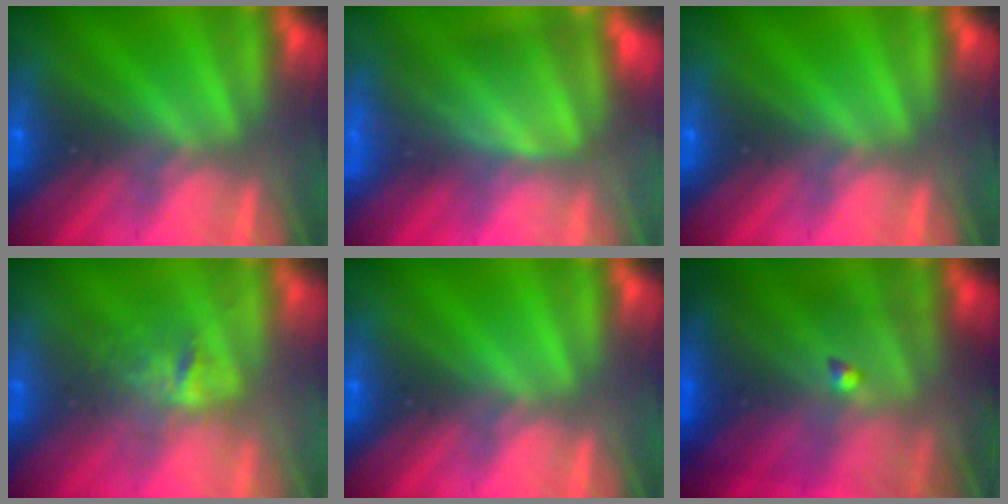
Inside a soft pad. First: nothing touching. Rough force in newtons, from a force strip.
{"total": 4.6}
{"total": 0.0}
{"total": 2.7}
{"total": 0.0}
{"total": 7.6}